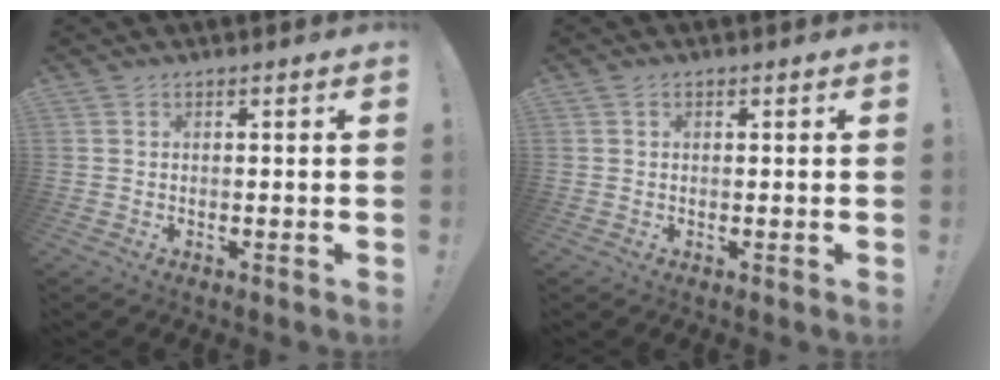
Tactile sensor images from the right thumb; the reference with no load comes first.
{"total": 0.7, "force": [0.2, 0.7, 0.2], "torque": [0.003, 0.000, 0.002]}